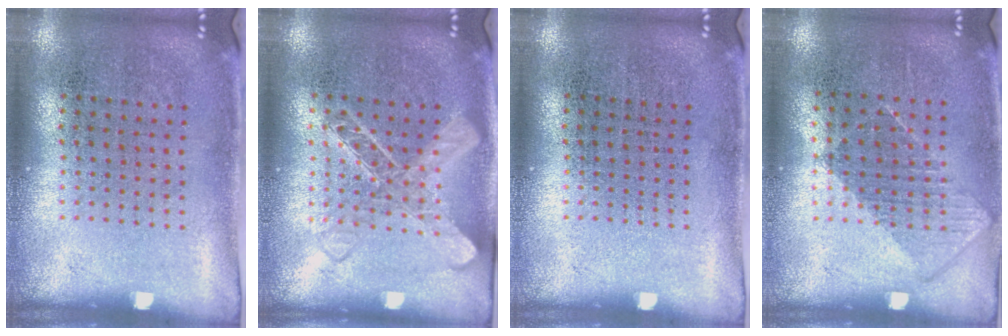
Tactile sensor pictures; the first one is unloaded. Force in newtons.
{"total": 1.5, "press": 1.5, "slide": 0.3}
{"total": 0.0}
{"total": 0.9, "press": 0.7, "slide": 0.4}